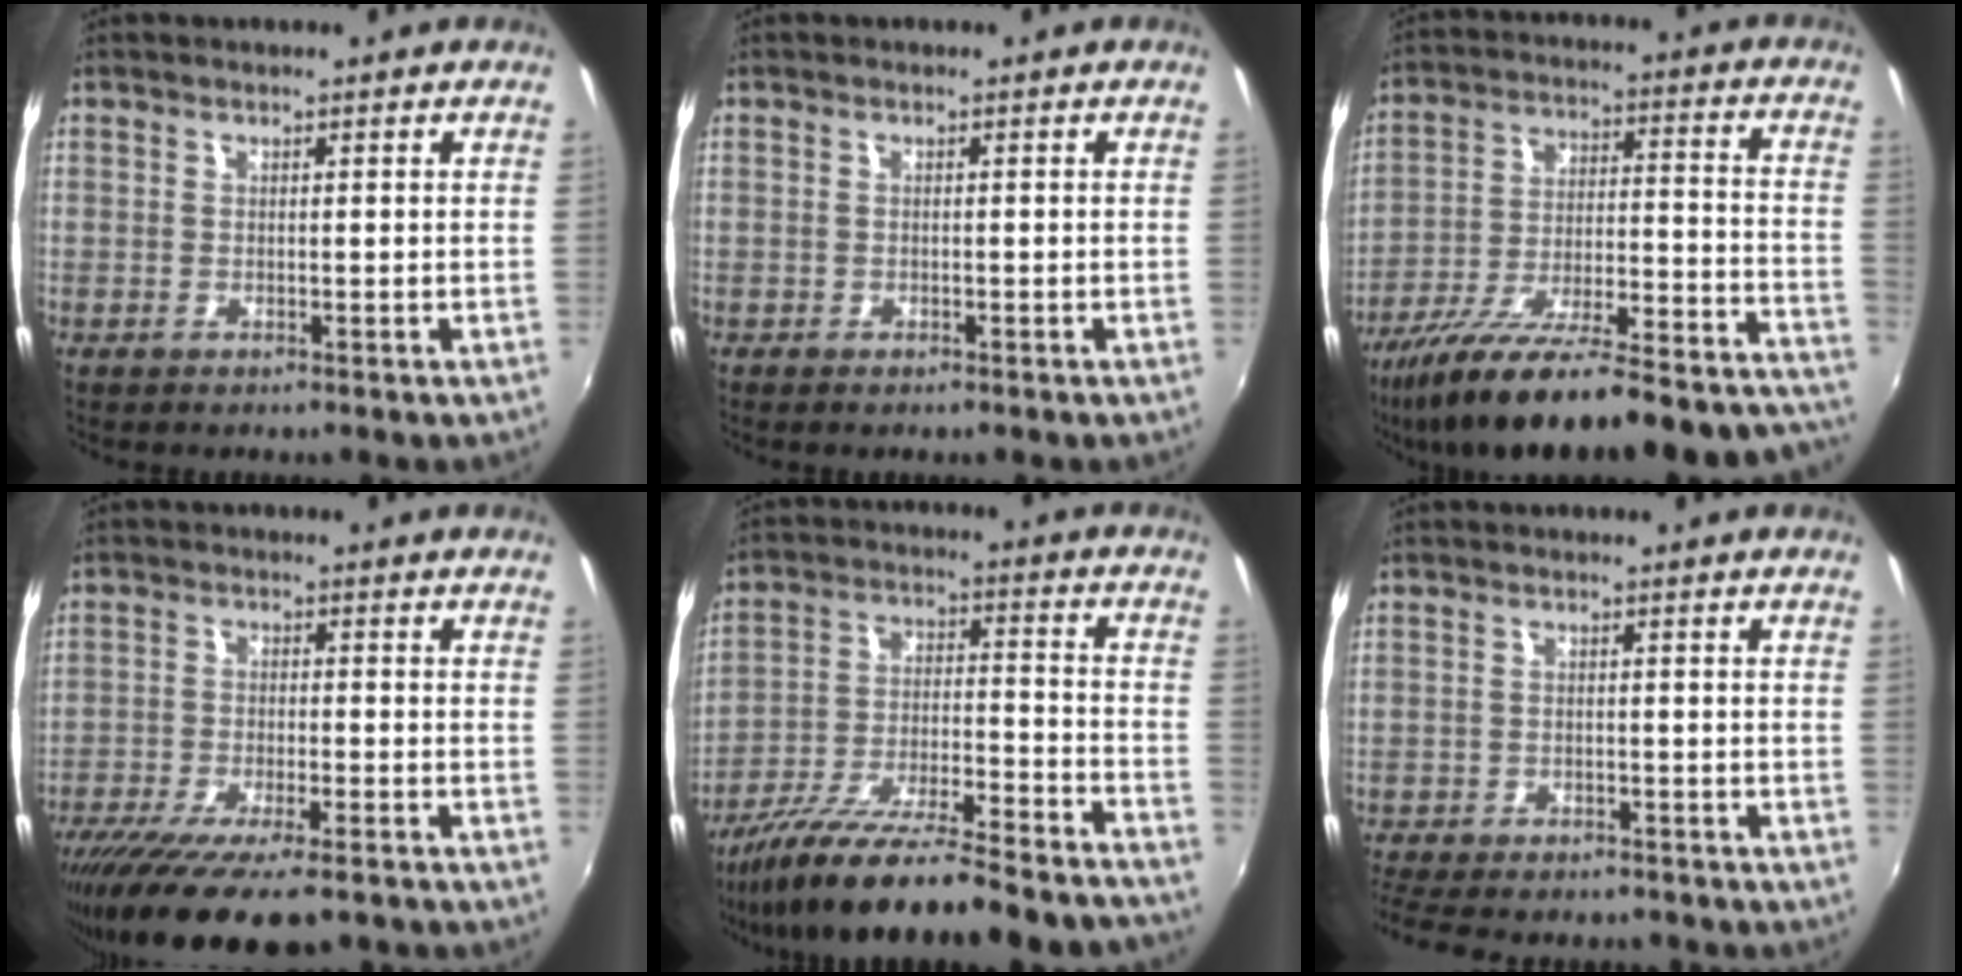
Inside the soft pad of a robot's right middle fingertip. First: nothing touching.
{"total": 0.7, "force": [-0.6, -0.3, 0.2], "torque": [-0.003, -0.007, -0.010]}
{"total": 31.8, "force": [-27.8, 4.4, 14.8], "torque": [-0.204, -0.052, -0.396]}
{"total": 16.1, "force": [-12.5, 3.0, 9.7], "torque": [-0.194, -0.059, -0.203]}
{"total": 25.1, "force": [-22.1, 1.8, 11.8], "torque": [-0.196, -0.056, -0.325]}
{"total": 11.8, "force": [-10.4, 2.9, 4.6], "torque": [-0.115, -0.027, -0.159]}